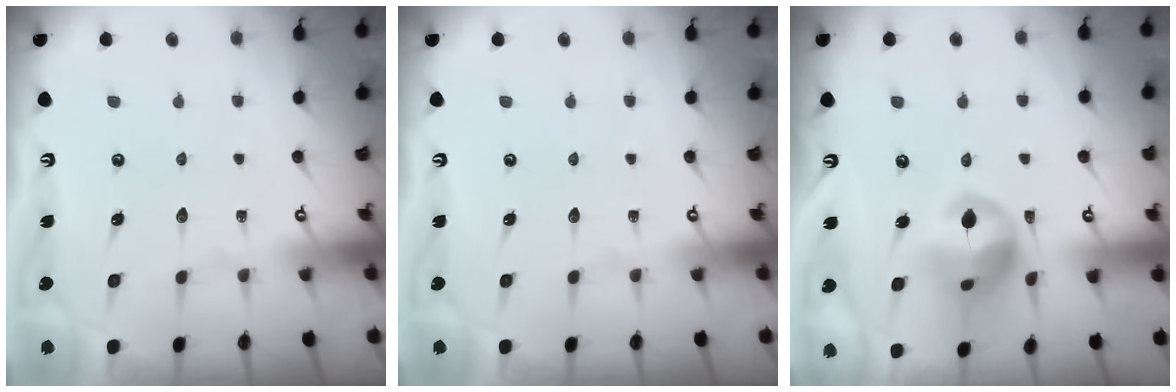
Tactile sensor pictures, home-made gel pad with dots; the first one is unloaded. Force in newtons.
{"total": 0.0}
{"total": 12.8, "press": 12.7, "slide": 2.0}